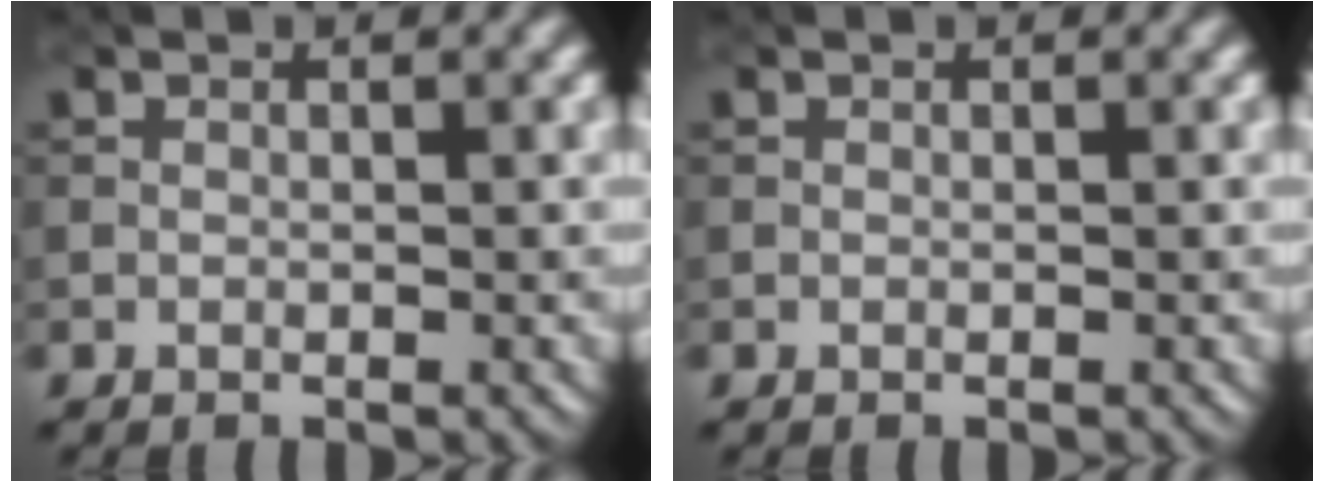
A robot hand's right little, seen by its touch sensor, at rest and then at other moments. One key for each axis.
{"total": 0.0}